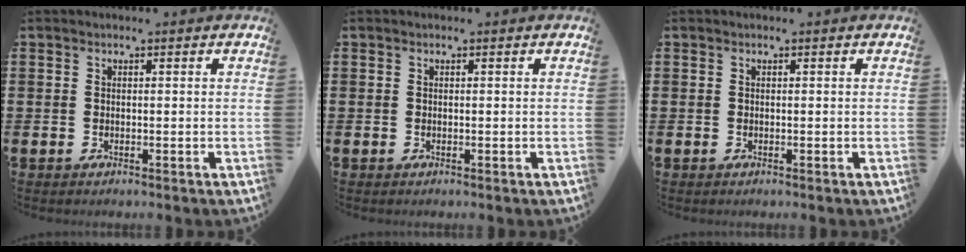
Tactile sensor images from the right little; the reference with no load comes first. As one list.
[{"total": 0.0}, {"total": 0.0}]